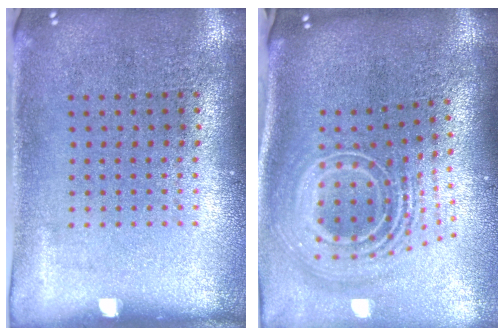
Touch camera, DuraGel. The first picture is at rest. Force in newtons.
{"total": 2.9, "press": 1.9, "slide": 2.2}